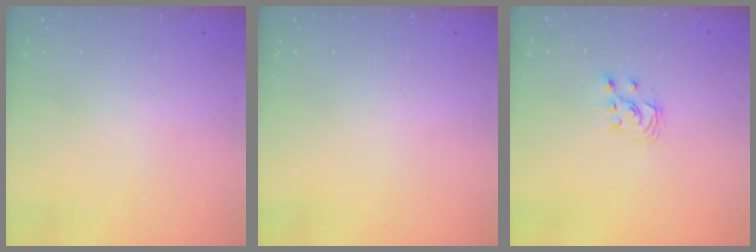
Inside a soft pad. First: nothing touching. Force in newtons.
{"total": 0.0}
{"total": 2.9, "press": 2.9, "slide": 0.2}